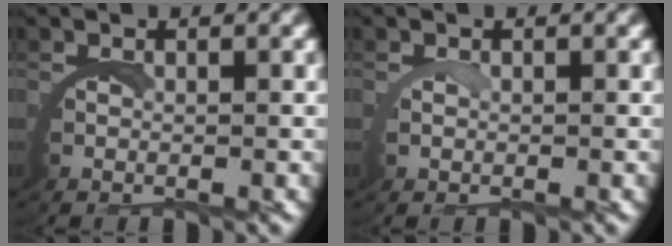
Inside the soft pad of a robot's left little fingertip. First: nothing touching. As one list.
[{"total": 0.7, "force": [0.7, 0.0, 0.2], "torque": [-0.018, -0.006, 0.015]}]